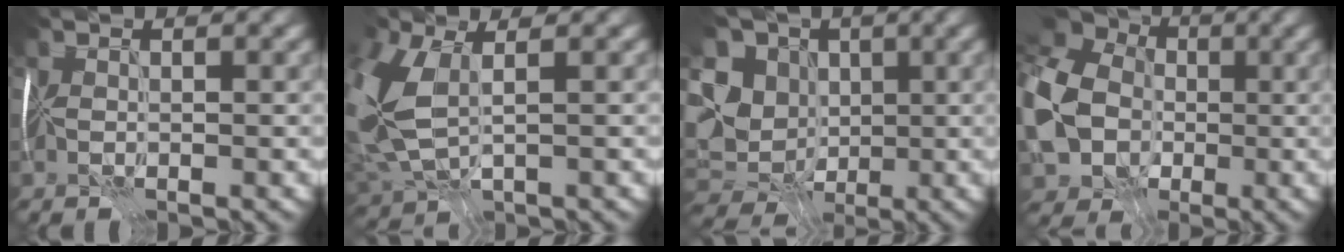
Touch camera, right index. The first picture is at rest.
{"total": 8.9, "force": [0.0, 5.0, 7.3], "torque": [-0.207, -0.012, 0.005]}
{"total": 11.5, "force": [0.4, 9.7, 6.2], "torque": [-0.136, -0.004, 0.000]}
{"total": 11.0, "force": [-1.4, 8.9, 6.3], "torque": [-0.141, -0.012, -0.030]}